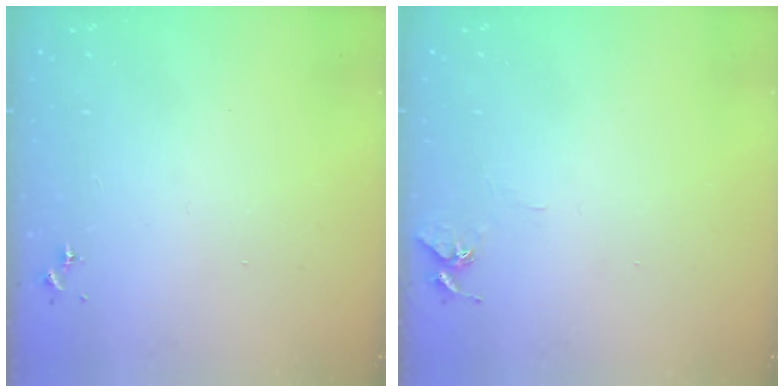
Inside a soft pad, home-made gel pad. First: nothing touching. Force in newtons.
{"total": 3.4, "press": 3.4, "slide": 0.3}